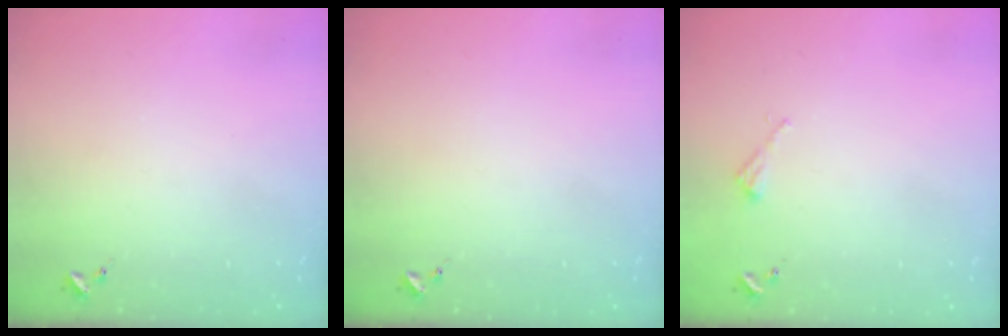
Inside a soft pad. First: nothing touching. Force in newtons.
{"total": 0.0}
{"total": 2.2, "press": 2.2, "slide": 0.2}